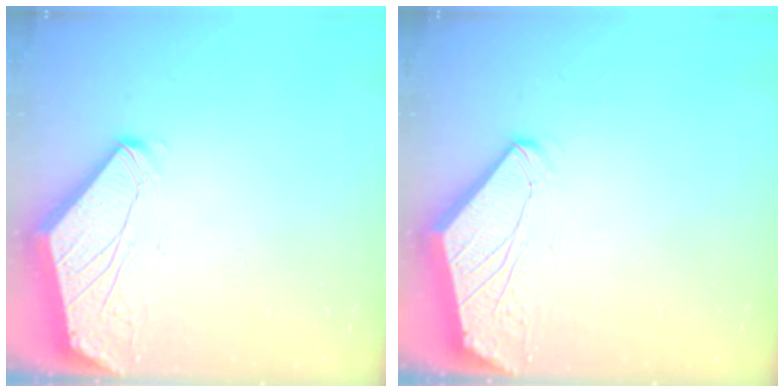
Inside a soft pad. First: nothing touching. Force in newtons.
{"total": 0.0}